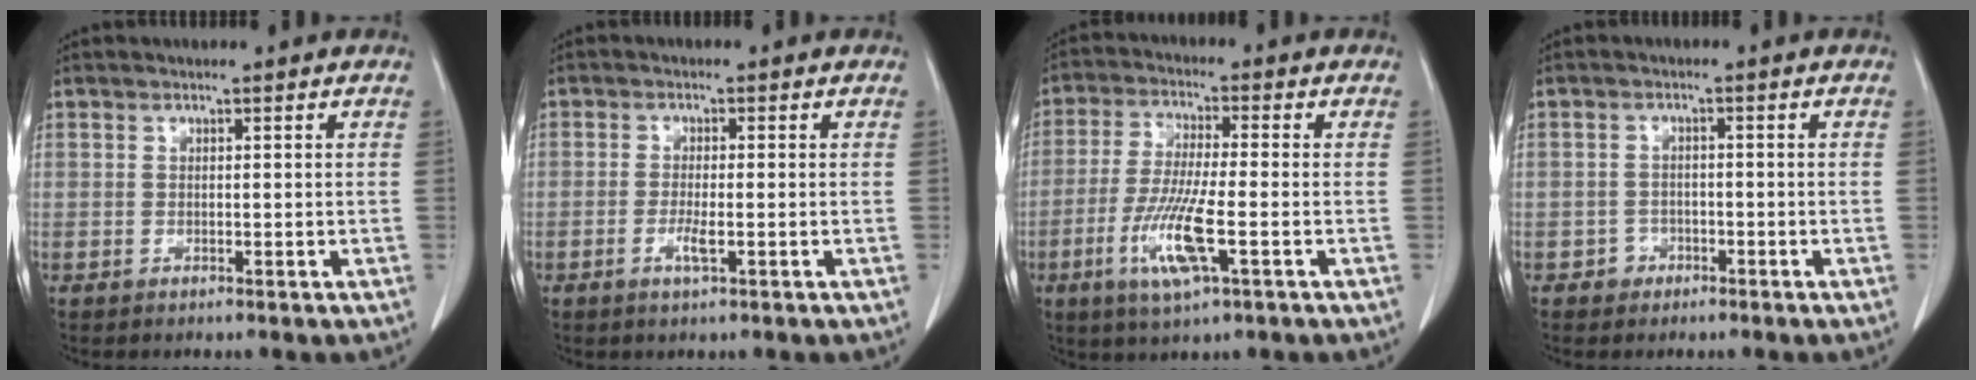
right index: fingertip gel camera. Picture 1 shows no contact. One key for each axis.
{"total": 2.6, "fx": -0.9, "fy": 0.4, "fz": 2.4, "tx": -0.050, "ty": -0.002, "tz": -0.014}
{"total": 10.0, "fx": -3.5, "fy": 1.1, "fz": 9.4, "tx": -0.190, "ty": -0.016, "tz": -0.065}
{"total": 2.0, "fx": -1.2, "fy": 1.6, "fz": 0.2, "tx": 0.000, "ty": 0.009, "tz": -0.021}